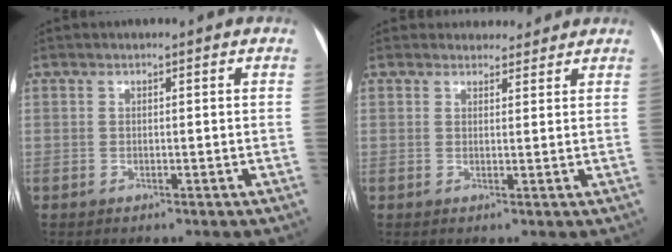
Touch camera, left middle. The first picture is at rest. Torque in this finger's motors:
{"motor_torque": [0.01, -0.01, -0.01, -0.01]}